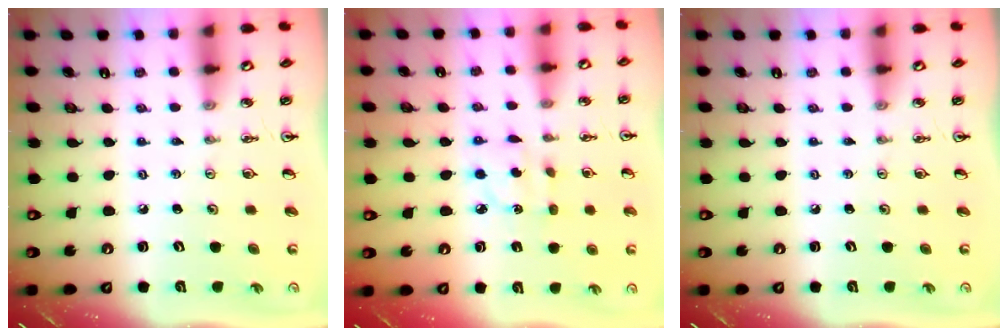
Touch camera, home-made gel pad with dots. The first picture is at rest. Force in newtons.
{"total": 3.2, "press": 3.2, "slide": 0.0}
{"total": 0.0}